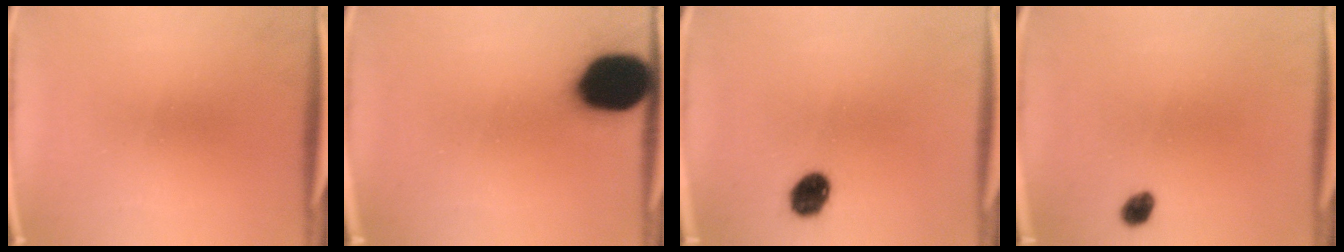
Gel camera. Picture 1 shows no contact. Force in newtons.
{"total": 17.7}
{"total": 6.3}
{"total": 2.2}